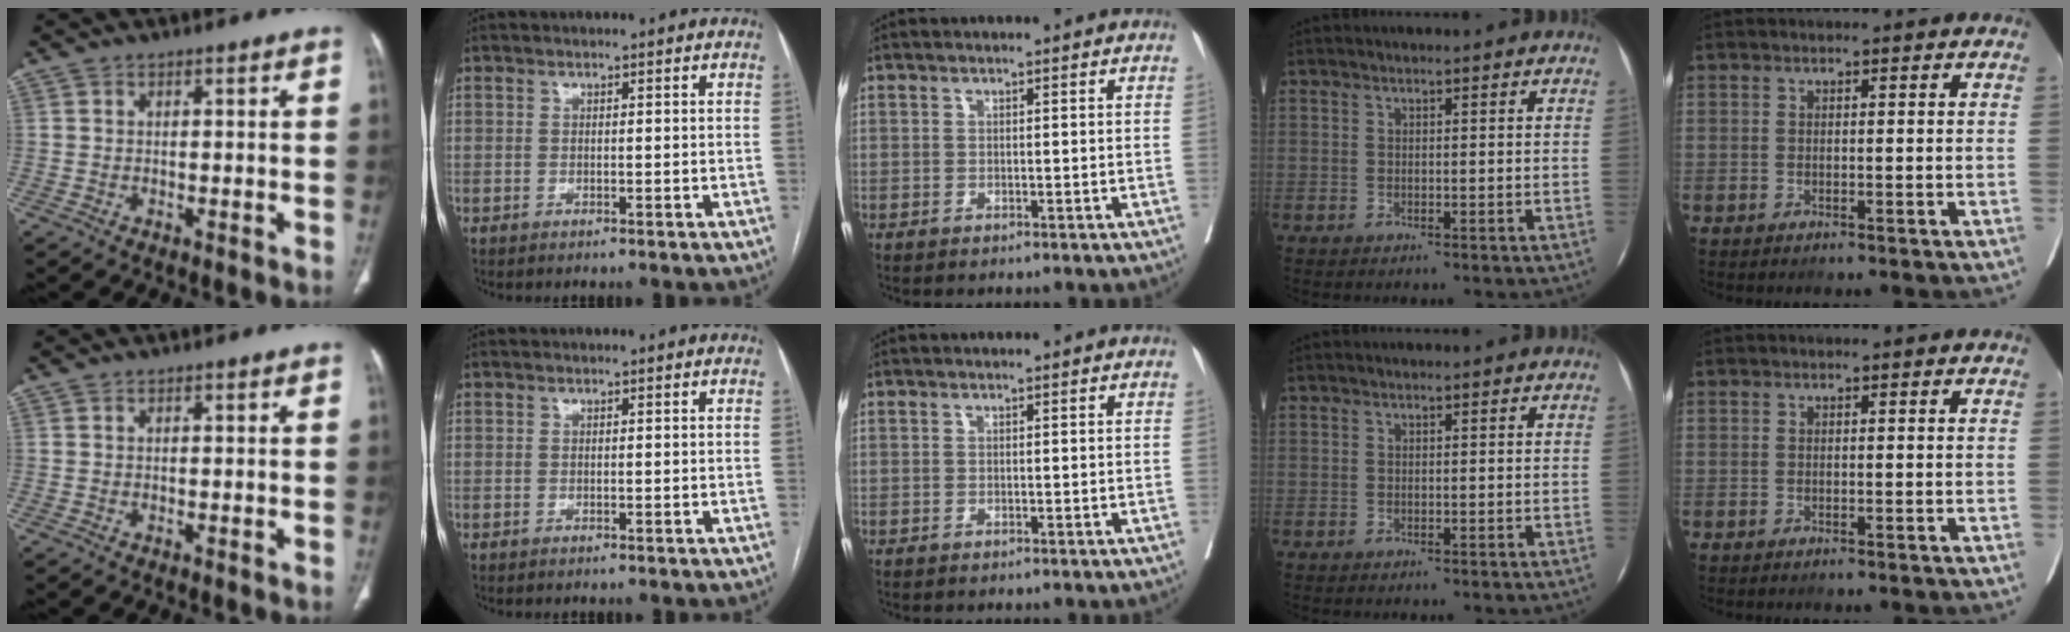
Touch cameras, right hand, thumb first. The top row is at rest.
{}